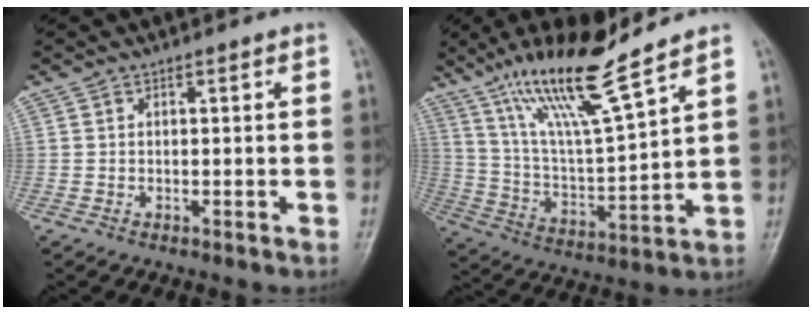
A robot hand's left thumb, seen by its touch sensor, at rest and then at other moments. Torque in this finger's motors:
{"motor_torque": [0.38, 0.33, 1.66, -1.14, 0.34]}